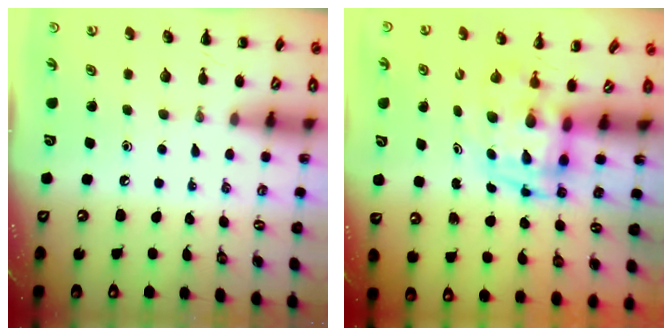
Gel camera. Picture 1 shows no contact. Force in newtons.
{"total": 3.4, "press": 3.4, "slide": 0.7}